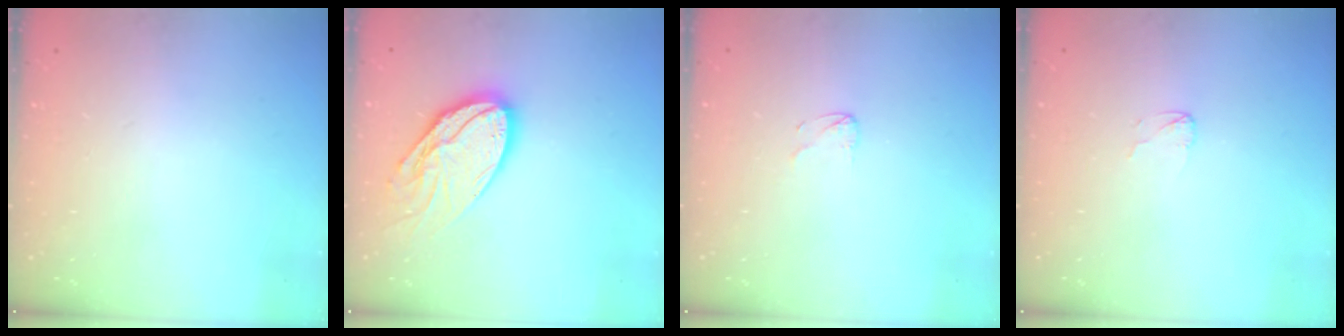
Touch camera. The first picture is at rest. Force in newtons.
{"total": 16.4, "press": 16.3, "slide": 1.4}
{"total": 2.6, "press": 2.6, "slide": 0.2}
{"total": 2.9, "press": 2.9, "slide": 0.2}